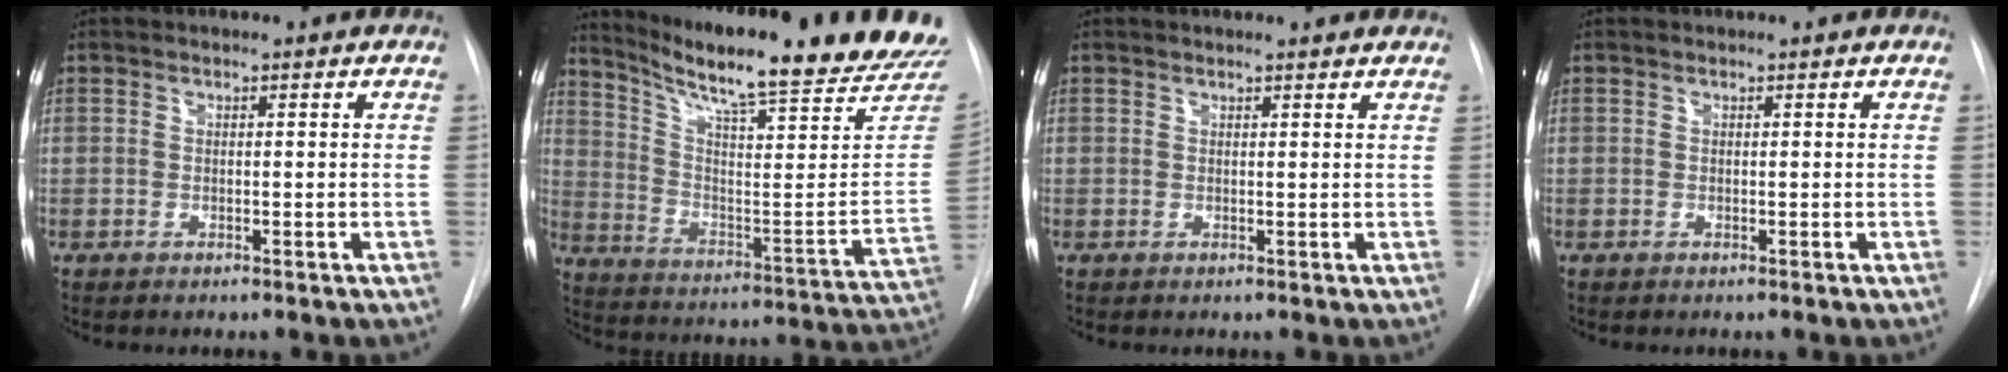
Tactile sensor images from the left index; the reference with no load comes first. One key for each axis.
{"total": 26.7, "fx": 23.0, "fy": 1.8, "fz": 13.4, "tx": -0.216, "ty": -0.084, "tz": 0.310}
{"total": 3.1, "fx": 3.1, "fy": 0.2, "fz": 0.5, "tx": -0.013, "ty": 0.004, "tz": 0.027}
{"total": 0.0}